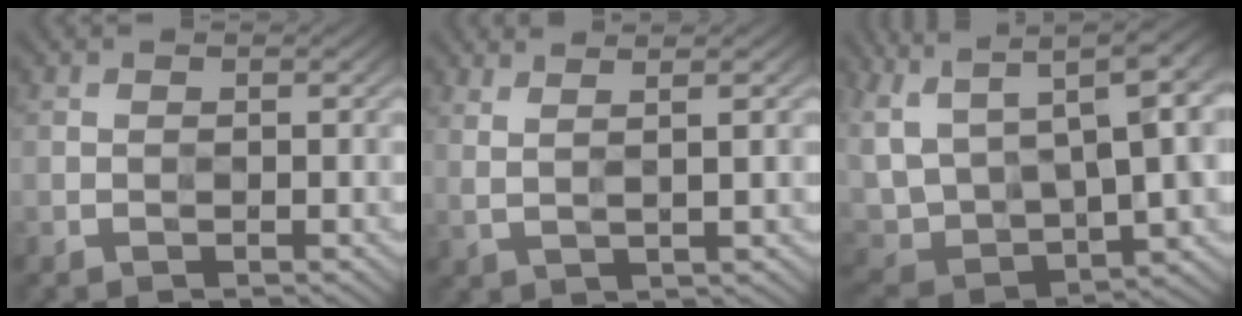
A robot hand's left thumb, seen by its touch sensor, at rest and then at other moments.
{"total": 4.5, "force": [2.5, 0.9, 3.7], "torque": [-0.055, 0.009, 0.032]}
{"total": 16.1, "force": [8.1, 7.0, 12.1], "torque": [-0.300, 0.024, 0.163]}